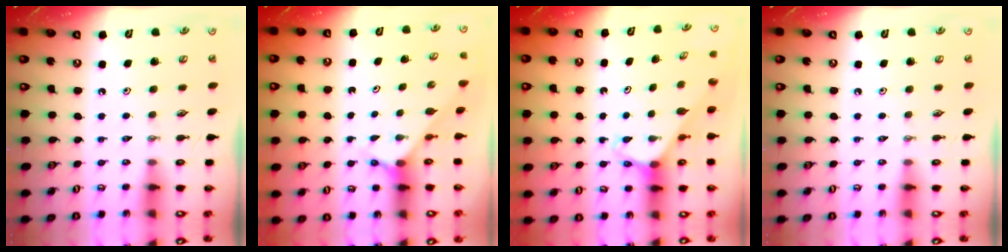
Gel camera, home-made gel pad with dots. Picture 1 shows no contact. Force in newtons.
{"total": 2.4, "press": 2.4, "slide": 0.2}
{"total": 2.8, "press": 2.8, "slide": 0.2}
{"total": 0.0}